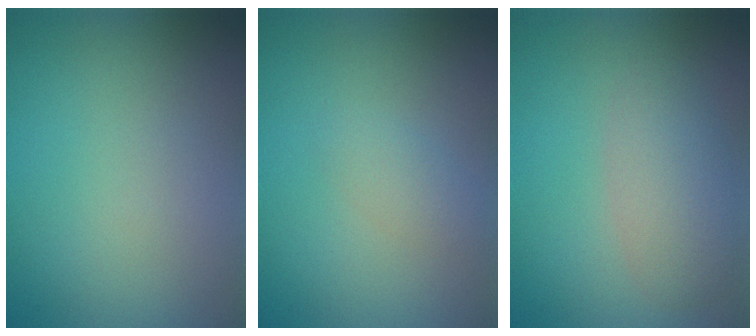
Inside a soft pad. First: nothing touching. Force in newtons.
{"total": 1.3, "press": 1.3, "slide": 0.1}
{"total": 2.9, "press": 2.9, "slide": 0.1}